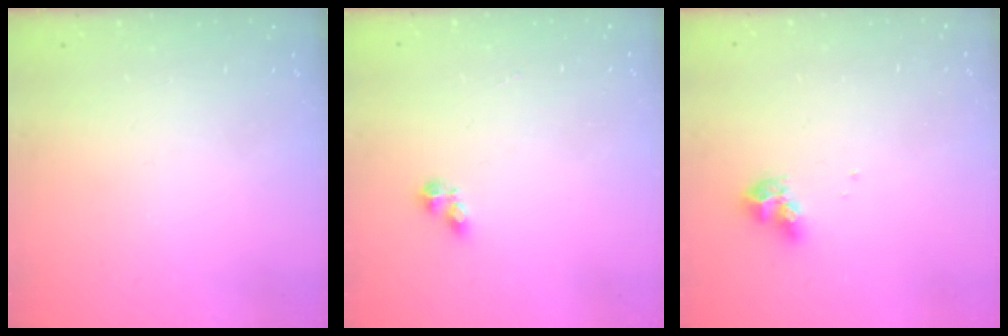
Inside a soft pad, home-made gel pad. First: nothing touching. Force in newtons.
{"total": 3.0, "press": 2.9, "slide": 0.5}
{"total": 8.1, "press": 8.1, "slide": 0.8}